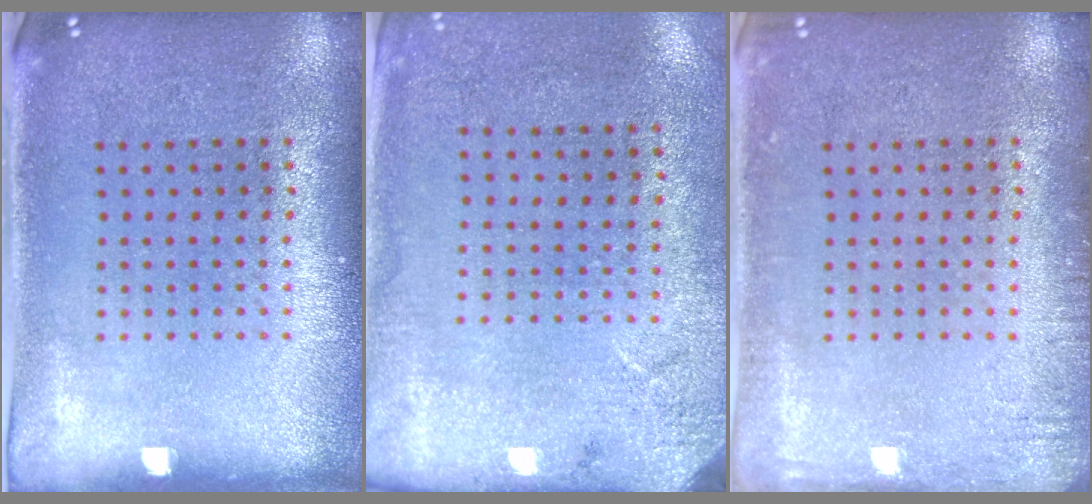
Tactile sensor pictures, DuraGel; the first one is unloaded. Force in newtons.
{"total": 2.7, "press": 2.2, "slide": 1.6}
{"total": 1.7, "press": 1.7, "slide": 0.2}